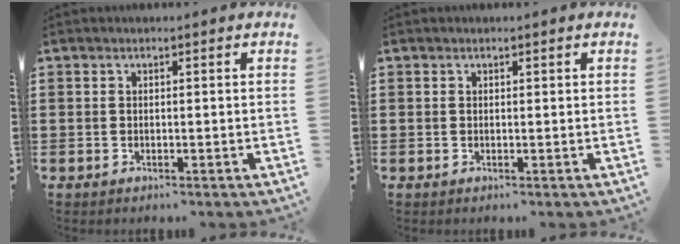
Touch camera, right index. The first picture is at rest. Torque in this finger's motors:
{"motor_torque": [0.20, 0.22, 0.00, 0.01]}